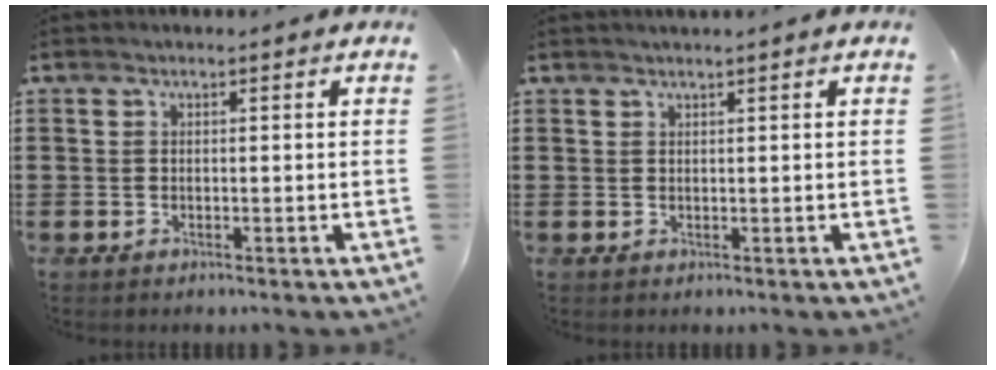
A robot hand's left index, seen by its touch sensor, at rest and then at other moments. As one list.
[{"total": 0.6, "force": [0.4, -0.2, 0.4], "torque": [-0.005, -0.002, 0.008]}]